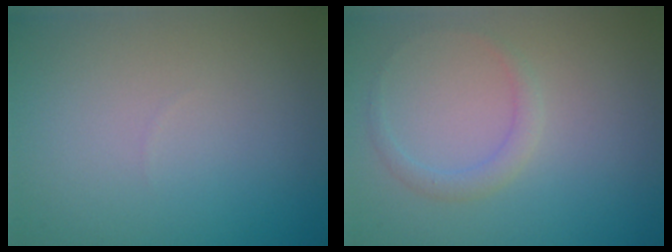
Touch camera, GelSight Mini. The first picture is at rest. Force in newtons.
{"total": 1.4, "press": 1.4, "slide": 0.1}